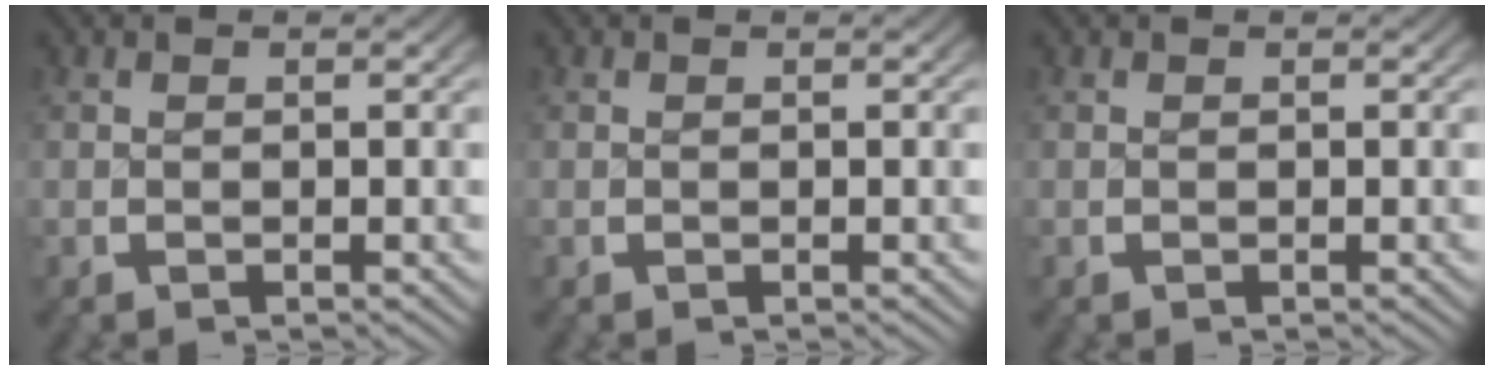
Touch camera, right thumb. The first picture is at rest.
{"total": 0.0}
{"total": 0.0}